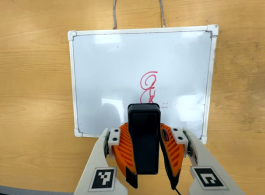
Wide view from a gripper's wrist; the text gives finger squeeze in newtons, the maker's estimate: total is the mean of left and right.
{"total": 10.5, "left": 8.8, "right": 12.2}